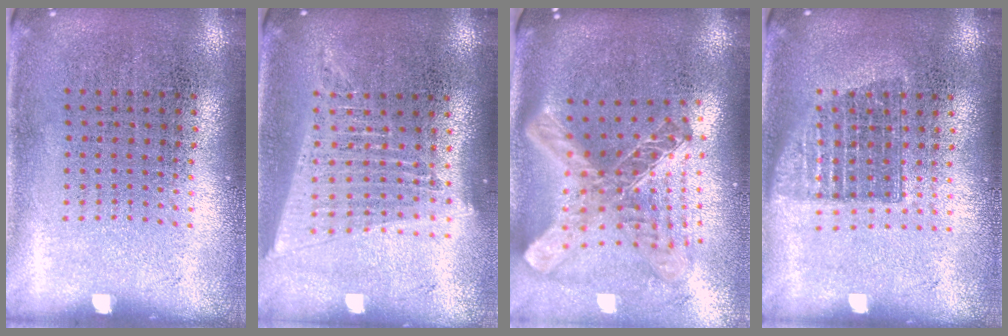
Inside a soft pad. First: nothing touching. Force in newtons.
{"total": 1.8, "press": 1.6, "slide": 0.9}
{"total": 2.8, "press": 2.0, "slide": 1.9}
{"total": 1.4, "press": 1.2, "slide": 0.8}